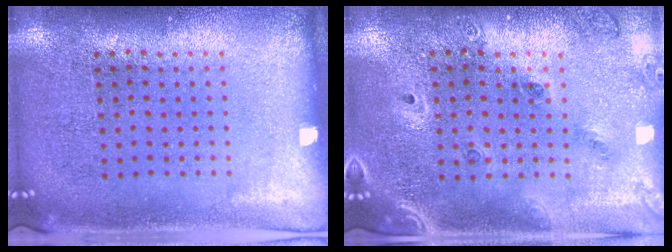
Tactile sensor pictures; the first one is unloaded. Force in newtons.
{"total": 1.6, "press": 1.4, "slide": 0.9}